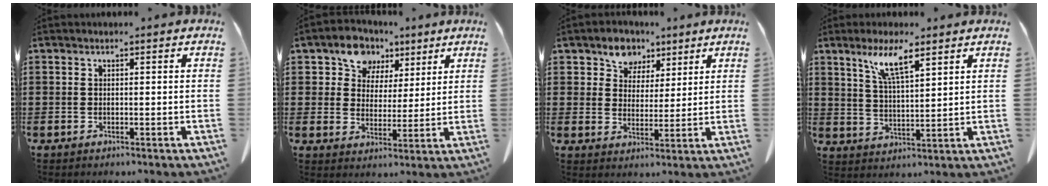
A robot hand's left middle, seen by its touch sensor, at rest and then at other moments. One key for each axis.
{"total": 7.8, "fx": 5.2, "fy": 5.5, "fz": 1.6, "tx": -0.056, "ty": -0.017, "tz": 0.095}
{"total": 5.8, "fx": 4.0, "fy": 4.1, "fz": 0.7, "tx": -0.045, "ty": -0.001, "tz": 0.073}
{"total": 7.2, "fx": 4.7, "fy": 1.3, "fz": 5.3, "tx": -0.117, "ty": 0.001, "tz": 0.081}